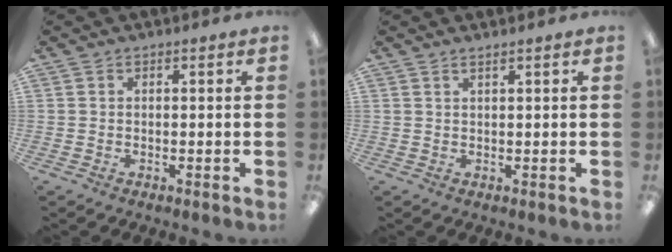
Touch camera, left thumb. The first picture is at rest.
{"total": 1.1, "force": [1.0, -0.1, 0.5], "torque": [-0.012, -0.002, 0.018]}